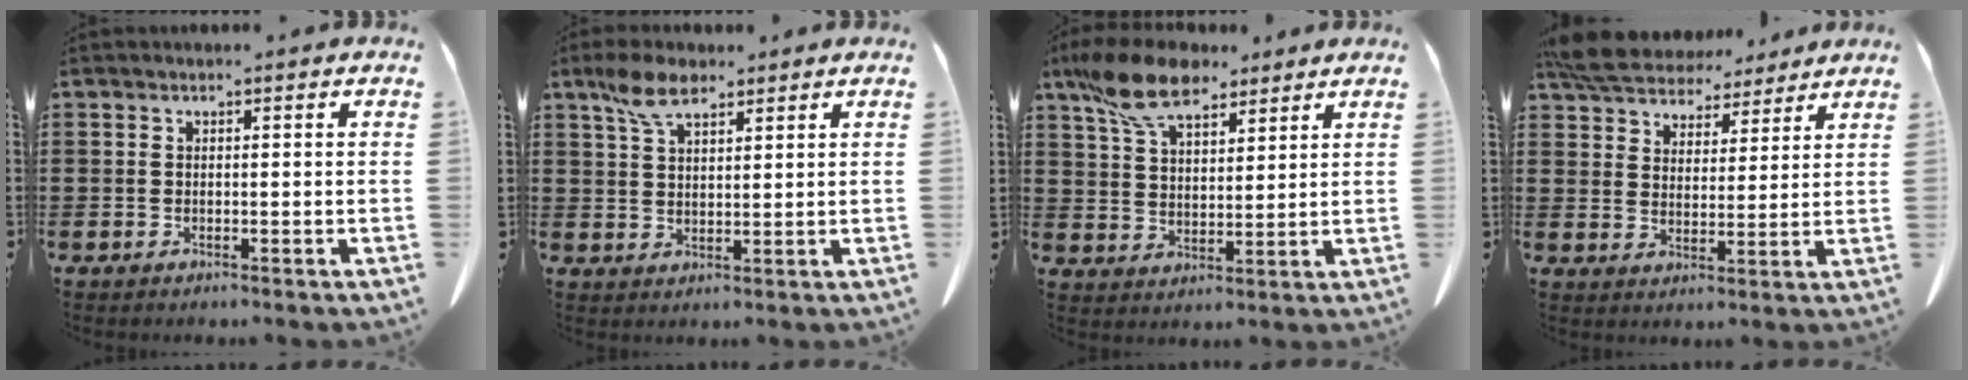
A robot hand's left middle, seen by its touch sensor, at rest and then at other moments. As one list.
[{"total": 5.7, "force": [3.7, 2.5, 3.6], "torque": [-0.081, 0.006, 0.069]}, {"total": 10.5, "force": [7.9, 4.2, 5.5], "torque": [-0.131, -0.008, 0.149]}, {"total": 6.8, "force": [6.4, 2.0, 1.2], "torque": [-0.055, -0.022, 0.119]}]